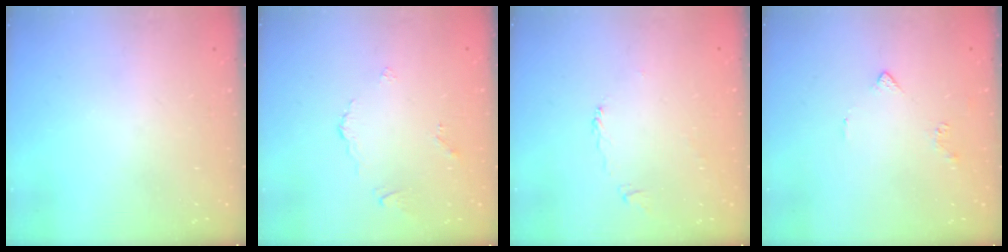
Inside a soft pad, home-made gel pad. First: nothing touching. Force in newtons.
{"total": 2.8, "press": 2.7, "slide": 0.6}
{"total": 2.3, "press": 2.3, "slide": 0.3}
{"total": 3.9, "press": 3.8, "slide": 0.9}